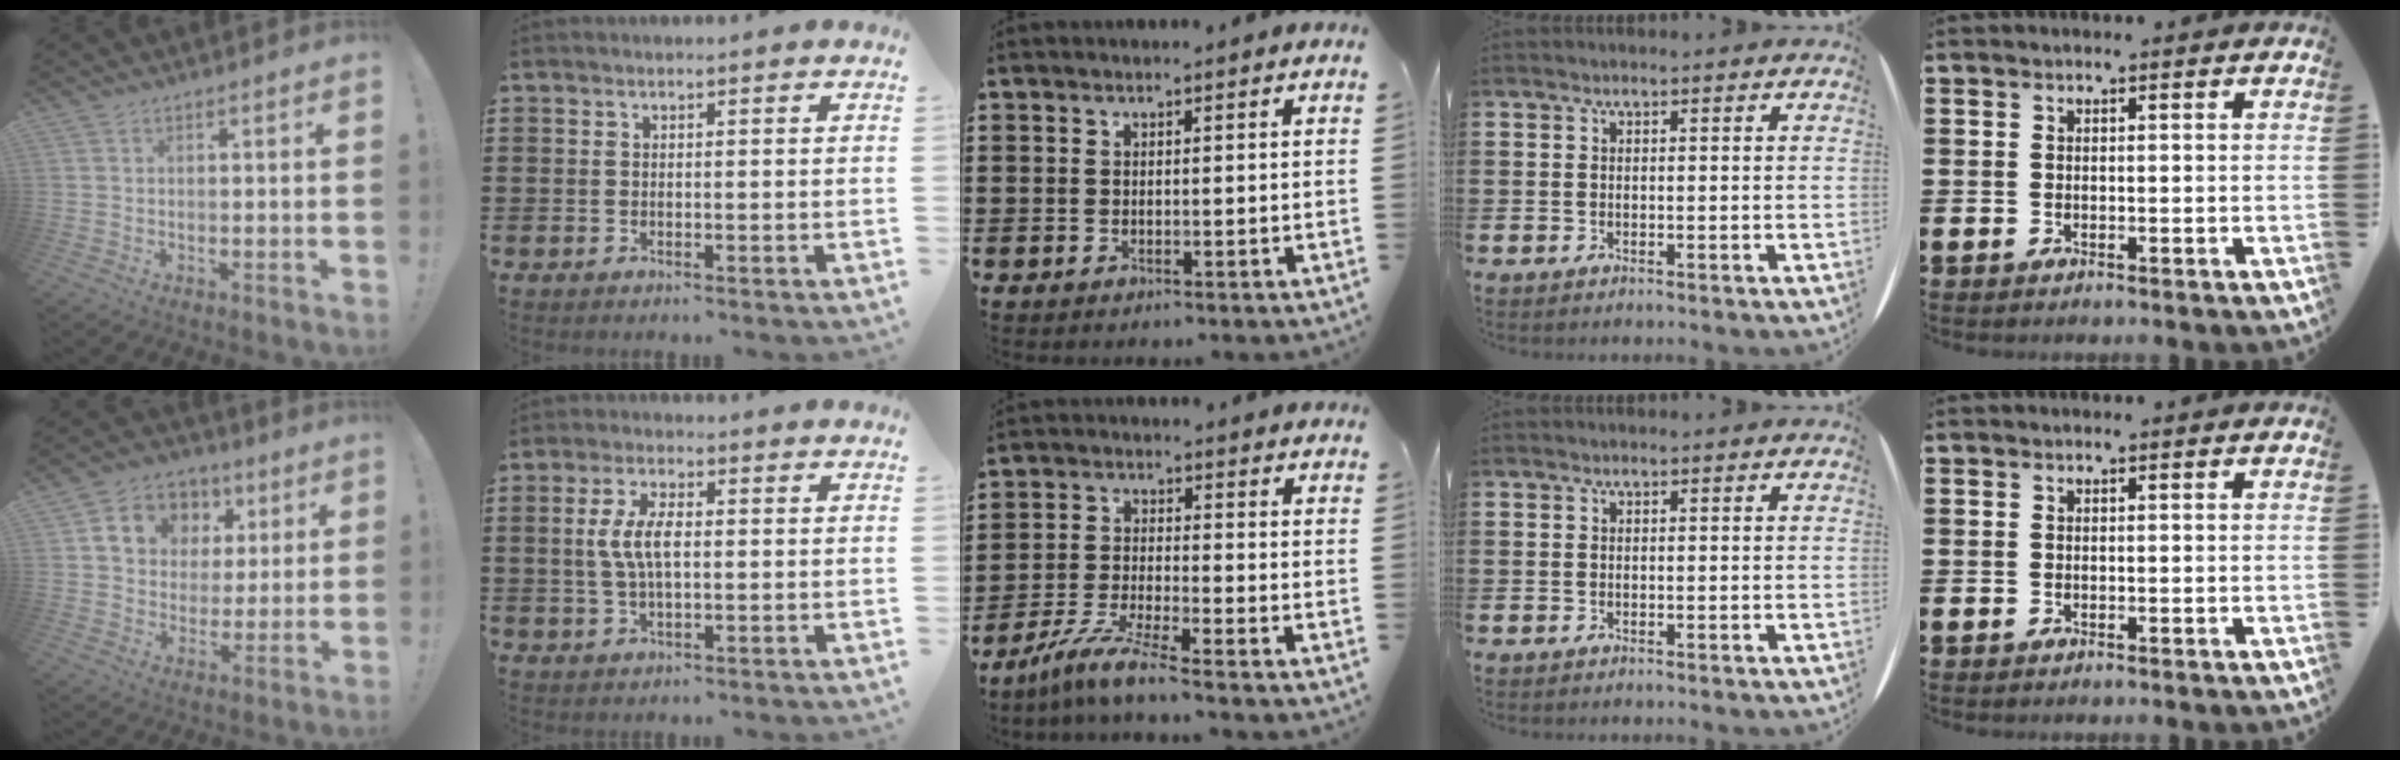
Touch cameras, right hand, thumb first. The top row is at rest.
{"thumb": {"total": 11.3, "force": [4.1, 9.6, 4.2], "torque": [-0.063, -0.014, 0.083]}, "index": {"total": 5.9, "force": [0.3, 2.3, 5.4], "torque": [-0.126, 0.000, -0.004]}, "middle": {"total": 6.1, "force": [-5.3, -0.3, 3.1], "torque": [-0.077, -0.019, -0.104]}}